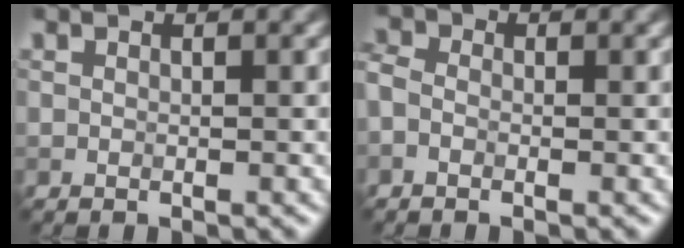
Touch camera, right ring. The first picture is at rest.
{"total": 1.7, "force": [-0.5, 1.2, 1.0], "torque": [-0.027, 0.003, -0.023]}